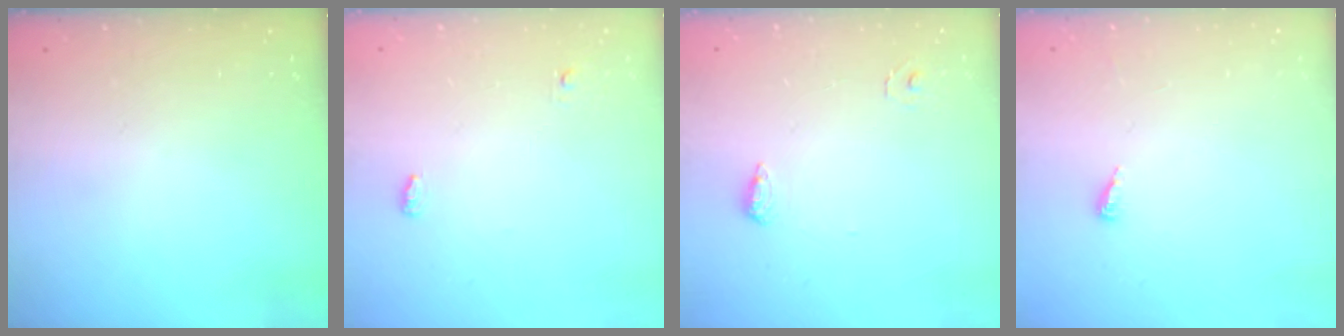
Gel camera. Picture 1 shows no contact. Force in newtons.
{"total": 3.5, "press": 3.4, "slide": 1.0}
{"total": 6.2, "press": 6.0, "slide": 1.2}
{"total": 2.8, "press": 2.8, "slide": 0.2}